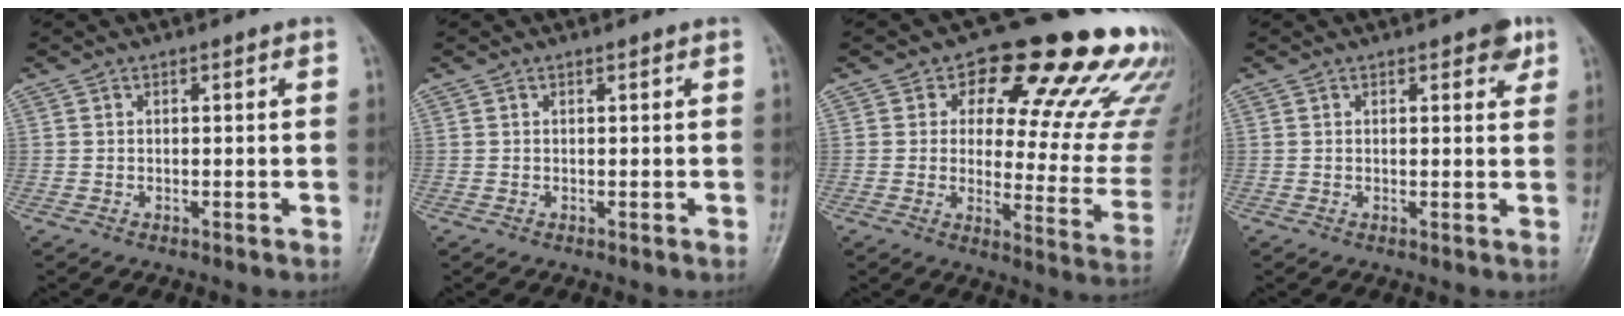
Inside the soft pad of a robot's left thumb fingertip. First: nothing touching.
{"total": 0.0}
{"total": 21.9, "force": [14.0, 9.5, 13.8], "torque": [-0.114, -0.074, 0.167]}
{"total": 3.1, "force": [1.8, 1.4, 2.1], "torque": [-0.012, -0.005, 0.018]}